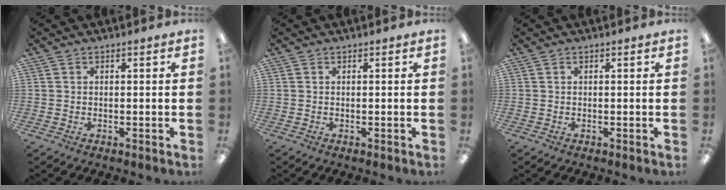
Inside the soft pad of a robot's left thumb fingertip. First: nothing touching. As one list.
[{"total": 0.0}, {"total": 0.0}]